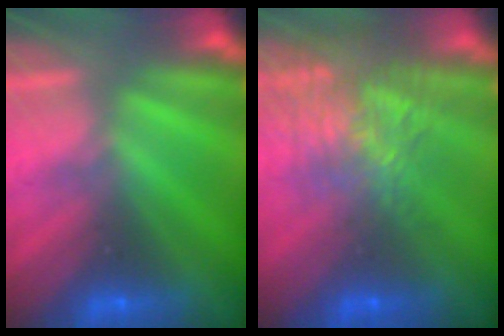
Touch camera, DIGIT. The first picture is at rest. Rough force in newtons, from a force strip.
{"total": 7.5}